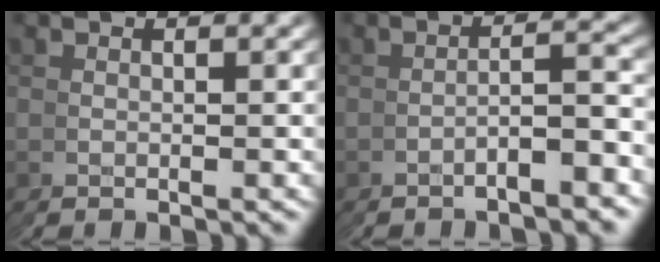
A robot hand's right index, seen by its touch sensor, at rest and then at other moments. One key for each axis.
{"total": 2.8, "fx": -2.2, "fy": -0.7, "fz": 1.6, "tx": -0.013, "ty": 0.011, "tz": -0.042}